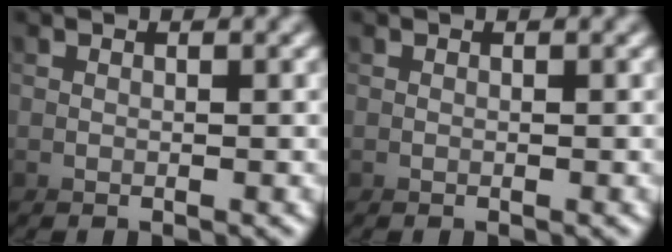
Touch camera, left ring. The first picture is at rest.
{"total": 0.0}